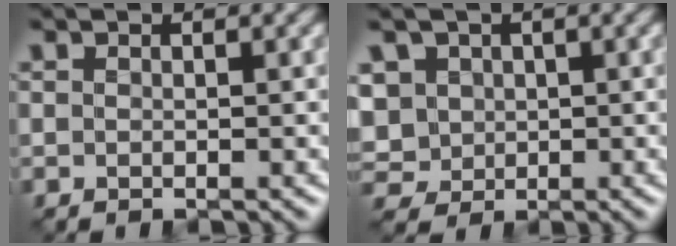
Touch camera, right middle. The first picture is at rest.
{"total": 5.2, "force": [1.0, 4.5, 2.4], "torque": [-0.072, 0.019, 0.021]}